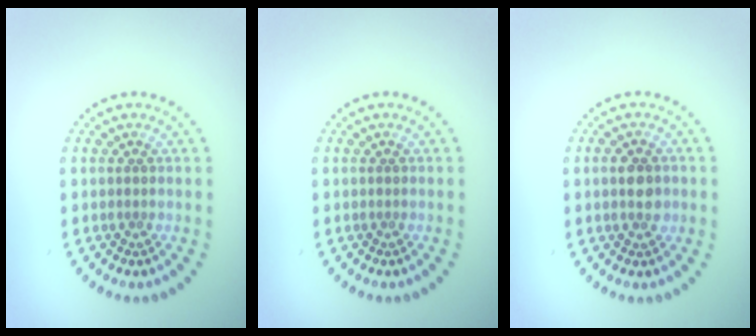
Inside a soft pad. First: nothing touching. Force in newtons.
{"total": 0.0}
{"total": 2.5, "press": 2.5, "slide": 0.1}